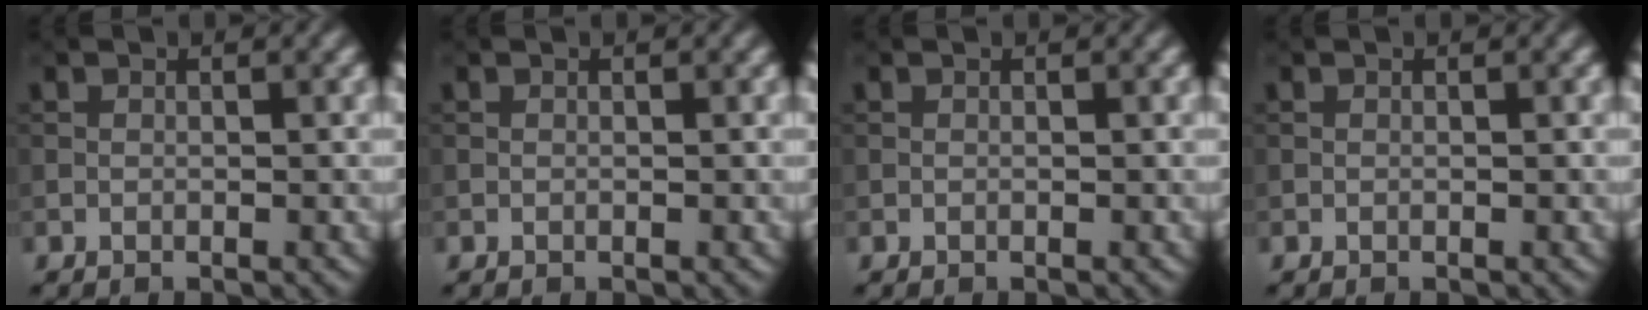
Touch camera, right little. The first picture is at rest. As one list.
[{"total": 0.0}, {"total": 0.0}, {"total": 0.0}]